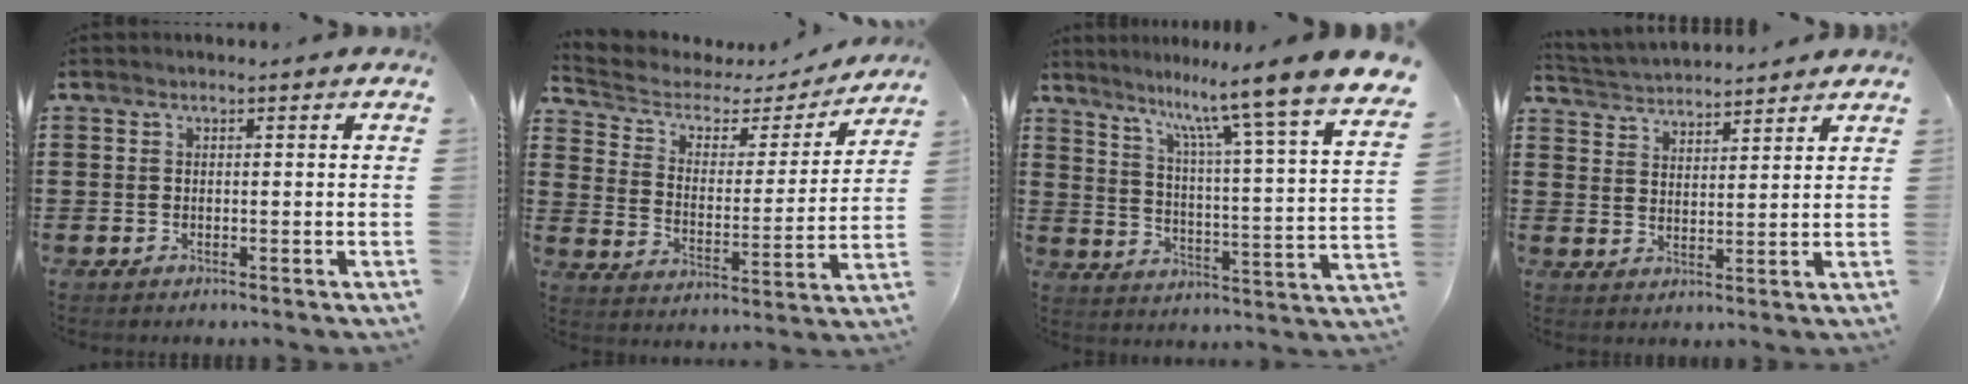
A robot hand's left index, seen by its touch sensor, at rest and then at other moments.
{"total": 3.9, "force": [2.8, 2.3, 1.3], "torque": [-0.051, -0.016, 0.038]}
{"total": 10.0, "force": [8.5, -1.9, 5.0], "torque": [-0.107, -0.085, 0.125]}
{"total": 3.3, "force": [3.2, 0.4, -0.3], "torque": [-0.011, -0.016, 0.057]}